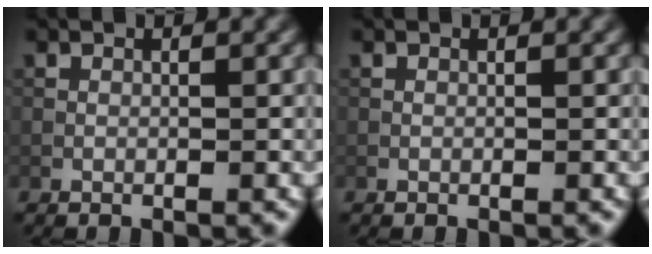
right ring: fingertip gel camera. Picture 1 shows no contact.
{"total": 0.0}